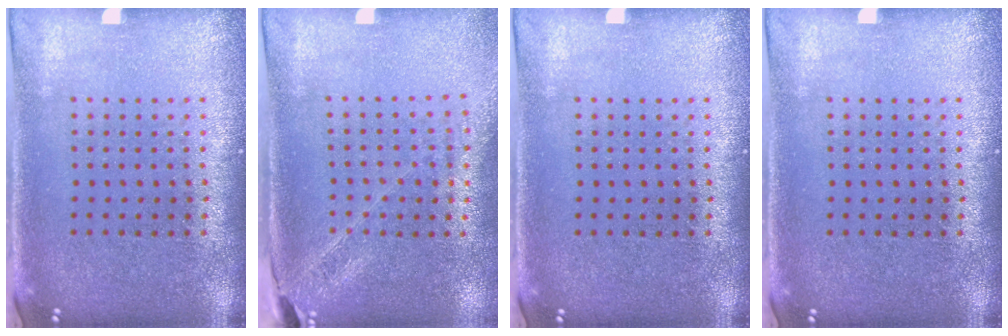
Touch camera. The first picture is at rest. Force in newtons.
{"total": 1.5, "press": 1.4, "slide": 0.4}
{"total": 0.0}
{"total": 0.0}